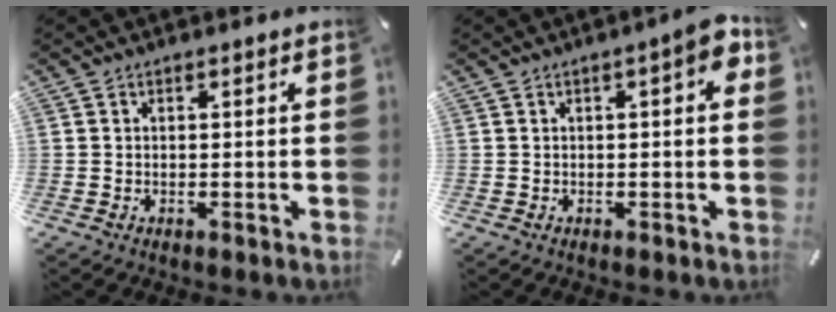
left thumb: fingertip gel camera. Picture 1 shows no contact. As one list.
[{"total": 4.9, "force": [0.8, 1.6, 4.6], "torque": [-0.061, 0.002, 0.008]}]